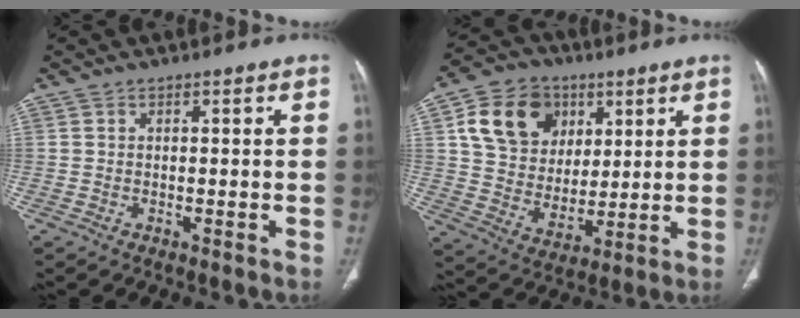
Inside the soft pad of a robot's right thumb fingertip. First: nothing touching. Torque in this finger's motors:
{"motor_torque": [-0.32, 0.45, 0.21, -0.09, 0.17]}